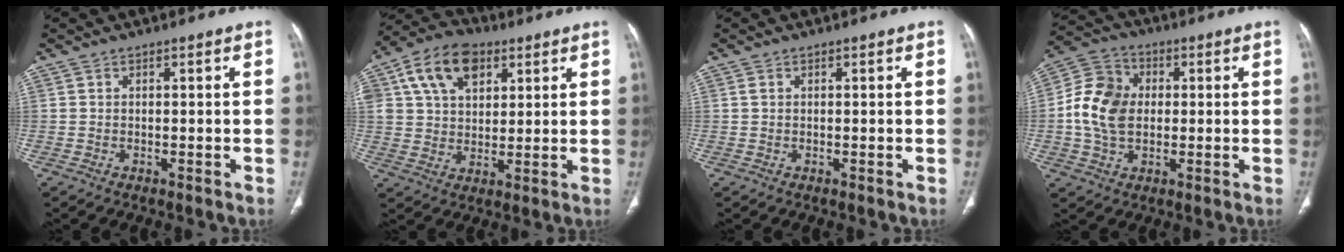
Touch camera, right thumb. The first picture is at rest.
{"total": 13.8, "force": [5.8, 9.1, 8.6], "torque": [-0.132, 0.000, 0.101]}
{"total": 0.0}
{"total": 11.7, "force": [0.2, 8.8, 7.8], "torque": [-0.139, 0.020, -0.002]}